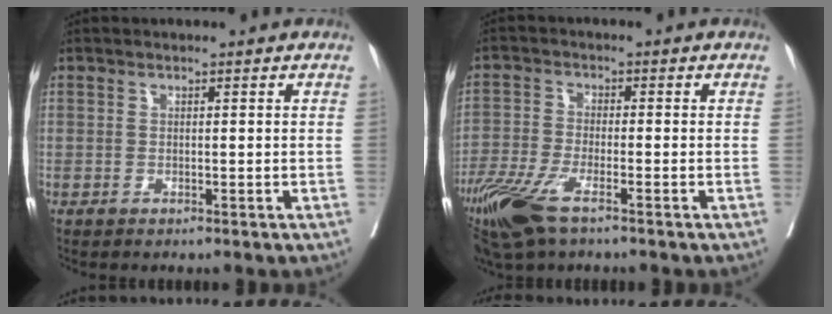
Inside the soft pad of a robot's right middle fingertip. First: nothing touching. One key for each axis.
{"total": 9.2, "fx": -5.9, "fy": 2.3, "fz": 6.7, "tx": -0.135, "ty": -0.019, "tz": -0.112}